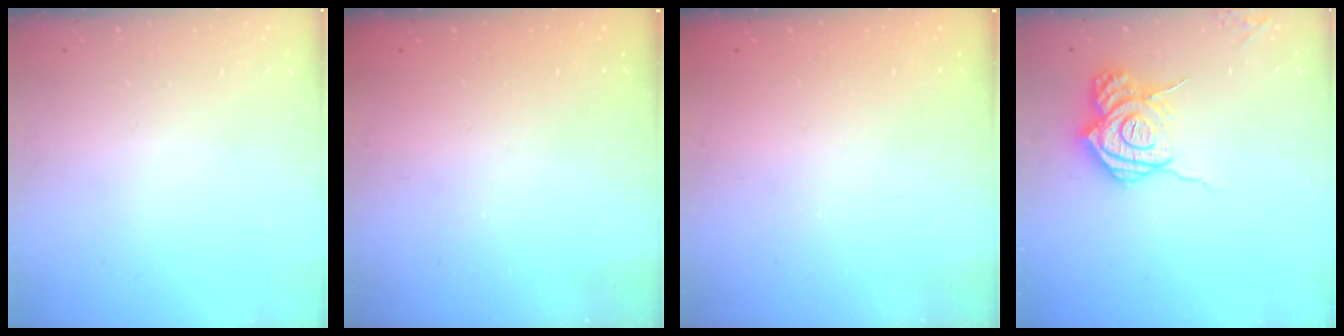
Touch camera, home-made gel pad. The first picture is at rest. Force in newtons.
{"total": 2.4, "press": 2.2, "slide": 0.8}
{"total": 2.4, "press": 2.2, "slide": 0.8}
{"total": 15.4, "press": 15.3, "slide": 1.5}